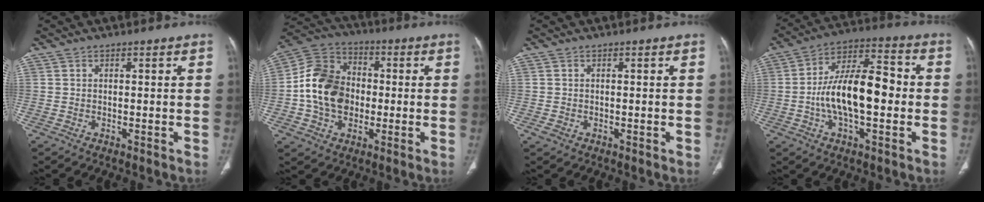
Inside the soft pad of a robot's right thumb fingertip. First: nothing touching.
{"total": 14.9, "force": [-1.3, 11.5, 9.3], "torque": [-0.150, 0.030, -0.029]}
{"total": 1.0, "force": [-0.2, 0.8, 0.5], "torque": [-0.013, 0.000, -0.003]}
{"total": 16.5, "force": [-1.5, 7.7, 14.5], "torque": [-0.244, 0.037, -0.032]}